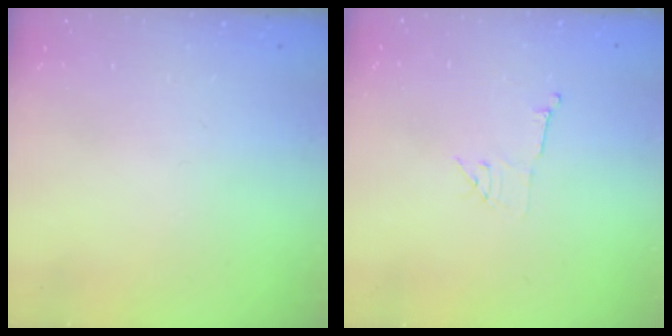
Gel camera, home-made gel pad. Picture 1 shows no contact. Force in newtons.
{"total": 6.0, "press": 6.0, "slide": 0.5}